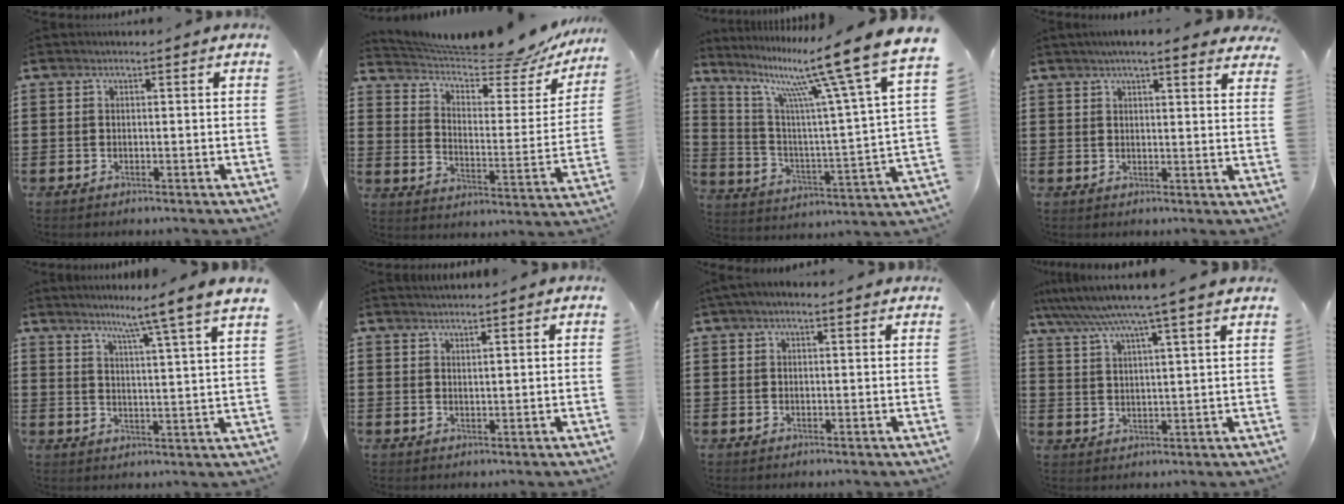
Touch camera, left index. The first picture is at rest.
{"total": 8.1, "force": [7.4, 0.6, 3.4], "torque": [-0.082, -0.061, 0.119]}
{"total": 14.2, "force": [10.7, 0.8, 9.3], "torque": [-0.186, -0.078, 0.164]}
{"total": 4.0, "force": [3.5, 0.7, 1.8], "torque": [-0.042, 0.000, 0.064]}
{"total": 6.5, "force": [5.3, -1.9, 3.2], "torque": [-0.071, -0.037, 0.082]}
{"total": 1.4, "force": [1.3, -0.1, 0.3], "torque": [-0.008, 0.001, 0.025]}
{"total": 1.3, "force": [0.6, 0.6, 0.9], "torque": [-0.019, 0.005, 0.011]}
{"total": 6.8, "force": [5.7, -0.8, 3.7], "torque": [-0.092, -0.026, 0.095]}